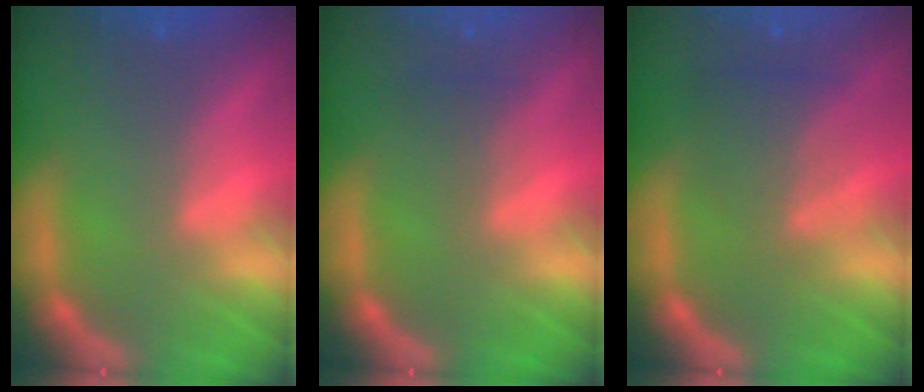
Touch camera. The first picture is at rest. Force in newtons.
{"total": 1.5}
{"total": 4.0}